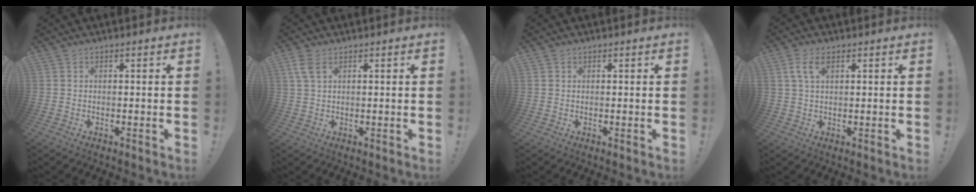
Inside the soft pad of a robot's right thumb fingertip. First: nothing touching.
{"total": 4.2, "force": [1.9, 2.0, 3.1], "torque": [-0.070, 0.004, 0.039]}
{"total": 0.6, "force": [0.4, 0.5, -0.1], "torque": [0.004, -0.001, 0.008]}
{"total": 5.0, "force": [2.1, 2.2, 3.9], "torque": [-0.069, 0.000, 0.038]}